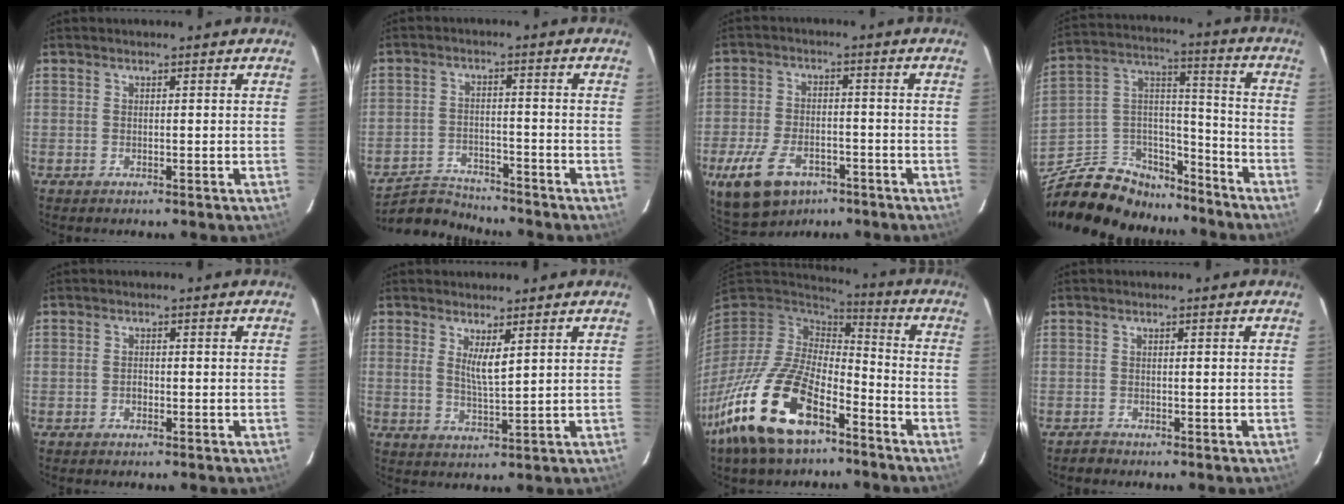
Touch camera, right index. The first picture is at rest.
{"total": 7.4, "force": [-7.2, 1.8, 0.1], "torque": [-0.029, 0.011, -0.125]}
{"total": 13.0, "force": [-7.5, 7.4, 7.6], "torque": [-0.176, -0.015, -0.125]}
{"total": 20.8, "force": [-15.4, 11.2, 8.4], "torque": [-0.197, 0.059, -0.239]}
{"total": 1.1, "force": [-0.5, 0.8, 0.5], "torque": [-0.008, 0.003, -0.008]}
{"total": 4.1, "force": [1.9, 0.7, 3.6], "torque": [-0.064, -0.010, 0.033]}
{"total": 21.0, "force": [-12.5, 9.7, 13.9], "torque": [-0.298, -0.030, -0.231]}
{"total": 1.2, "force": [-1.0, 0.5, -0.2], "torque": [0.003, 0.005, -0.018]}